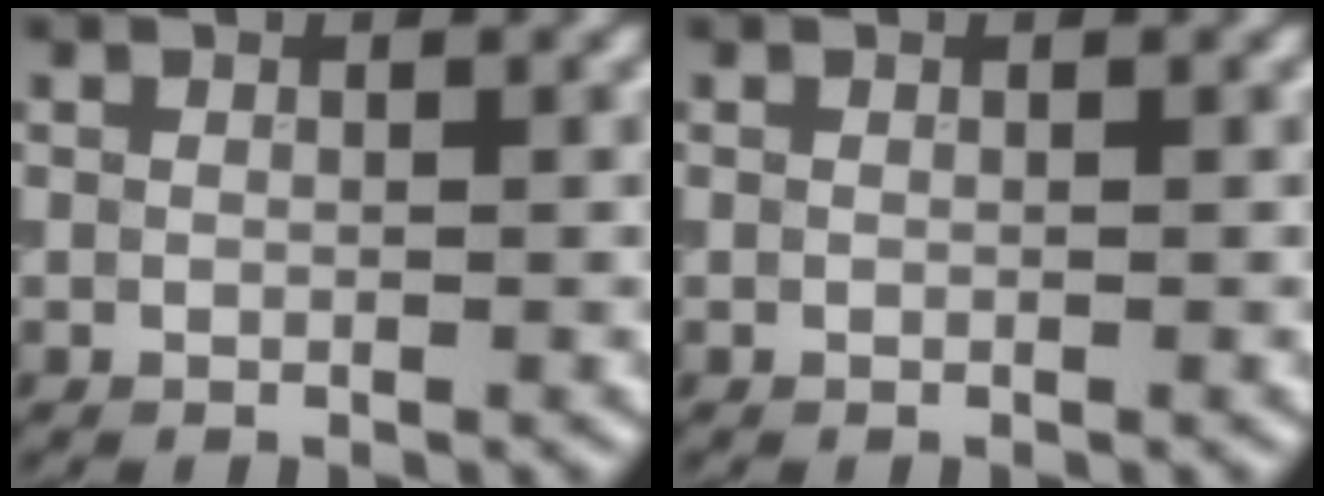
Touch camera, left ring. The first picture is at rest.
{"total": 0.0}